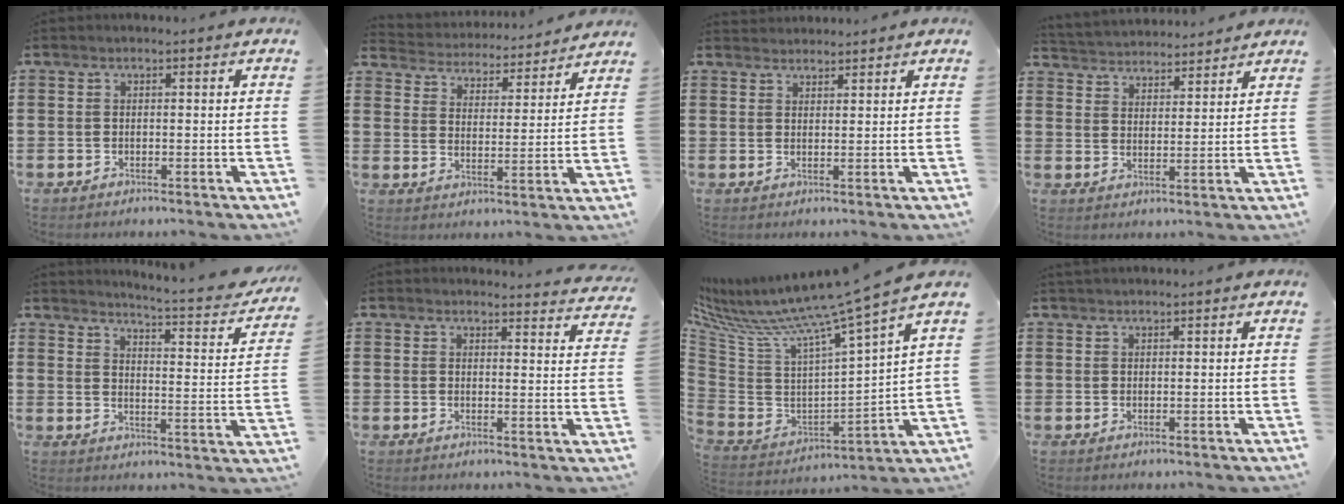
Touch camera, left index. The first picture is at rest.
{"total": 4.3, "force": [4.3, 0.2, -0.4], "torque": [-0.020, -0.035, 0.069]}
{"total": 1.9, "force": [1.8, 0.2, -0.2], "torque": [0.000, 0.000, 0.037]}
{"total": 3.8, "force": [3.7, 0.5, -0.6], "torque": [-0.007, -0.020, 0.065]}
{"total": 3.8, "force": [3.4, -0.7, 1.5], "torque": [-0.034, -0.041, 0.045]}
{"total": 3.0, "force": [3.0, 0.0, 0.3], "torque": [-0.008, -0.017, 0.054]}
{"total": 9.1, "force": [7.6, -1.5, 4.8], "torque": [-0.121, -0.074, 0.112]}
{"total": 0.9, "force": [0.9, 0.0, 0.2], "torque": [-0.006, 0.000, 0.018]}